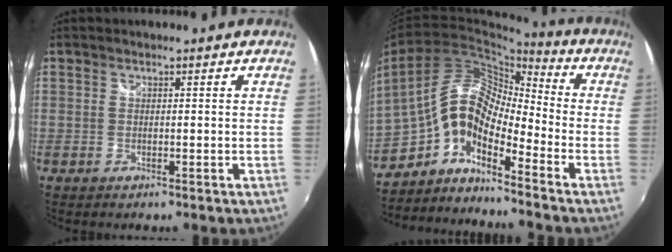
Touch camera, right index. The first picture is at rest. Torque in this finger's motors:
{"motor_torque": [1.10, -1.03, 0.70, 0.16]}